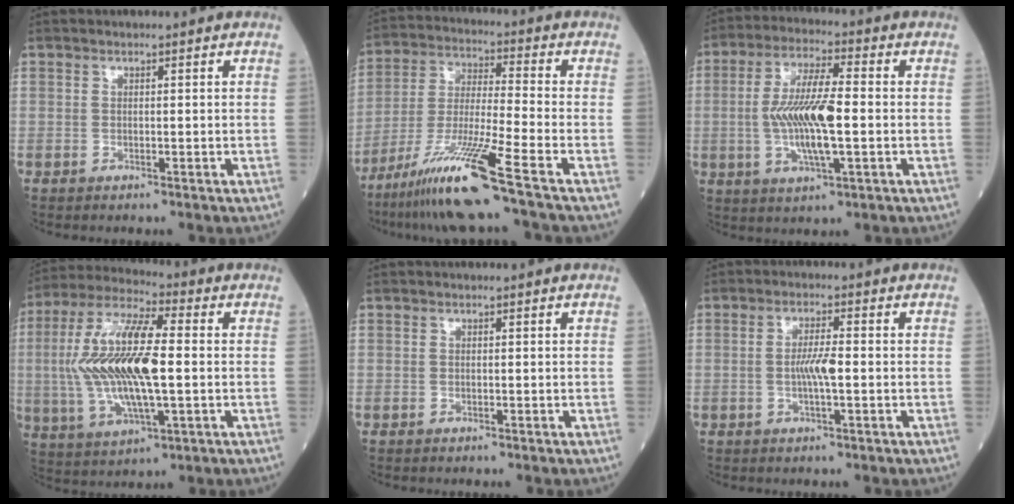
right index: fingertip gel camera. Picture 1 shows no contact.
{"total": 13.6, "force": [-9.1, -2.0, 9.9], "torque": [-0.202, -0.036, -0.167]}
{"total": 11.2, "force": [-0.9, 2.0, 11.0], "torque": [-0.219, 0.001, -0.017]}
{"total": 16.9, "force": [-0.3, 4.2, 16.4], "torque": [-0.348, 0.008, -0.002]}
{"total": 0.0}
{"total": 3.6, "force": [-0.4, 0.2, 3.6], "torque": [-0.071, 0.000, -0.007]}